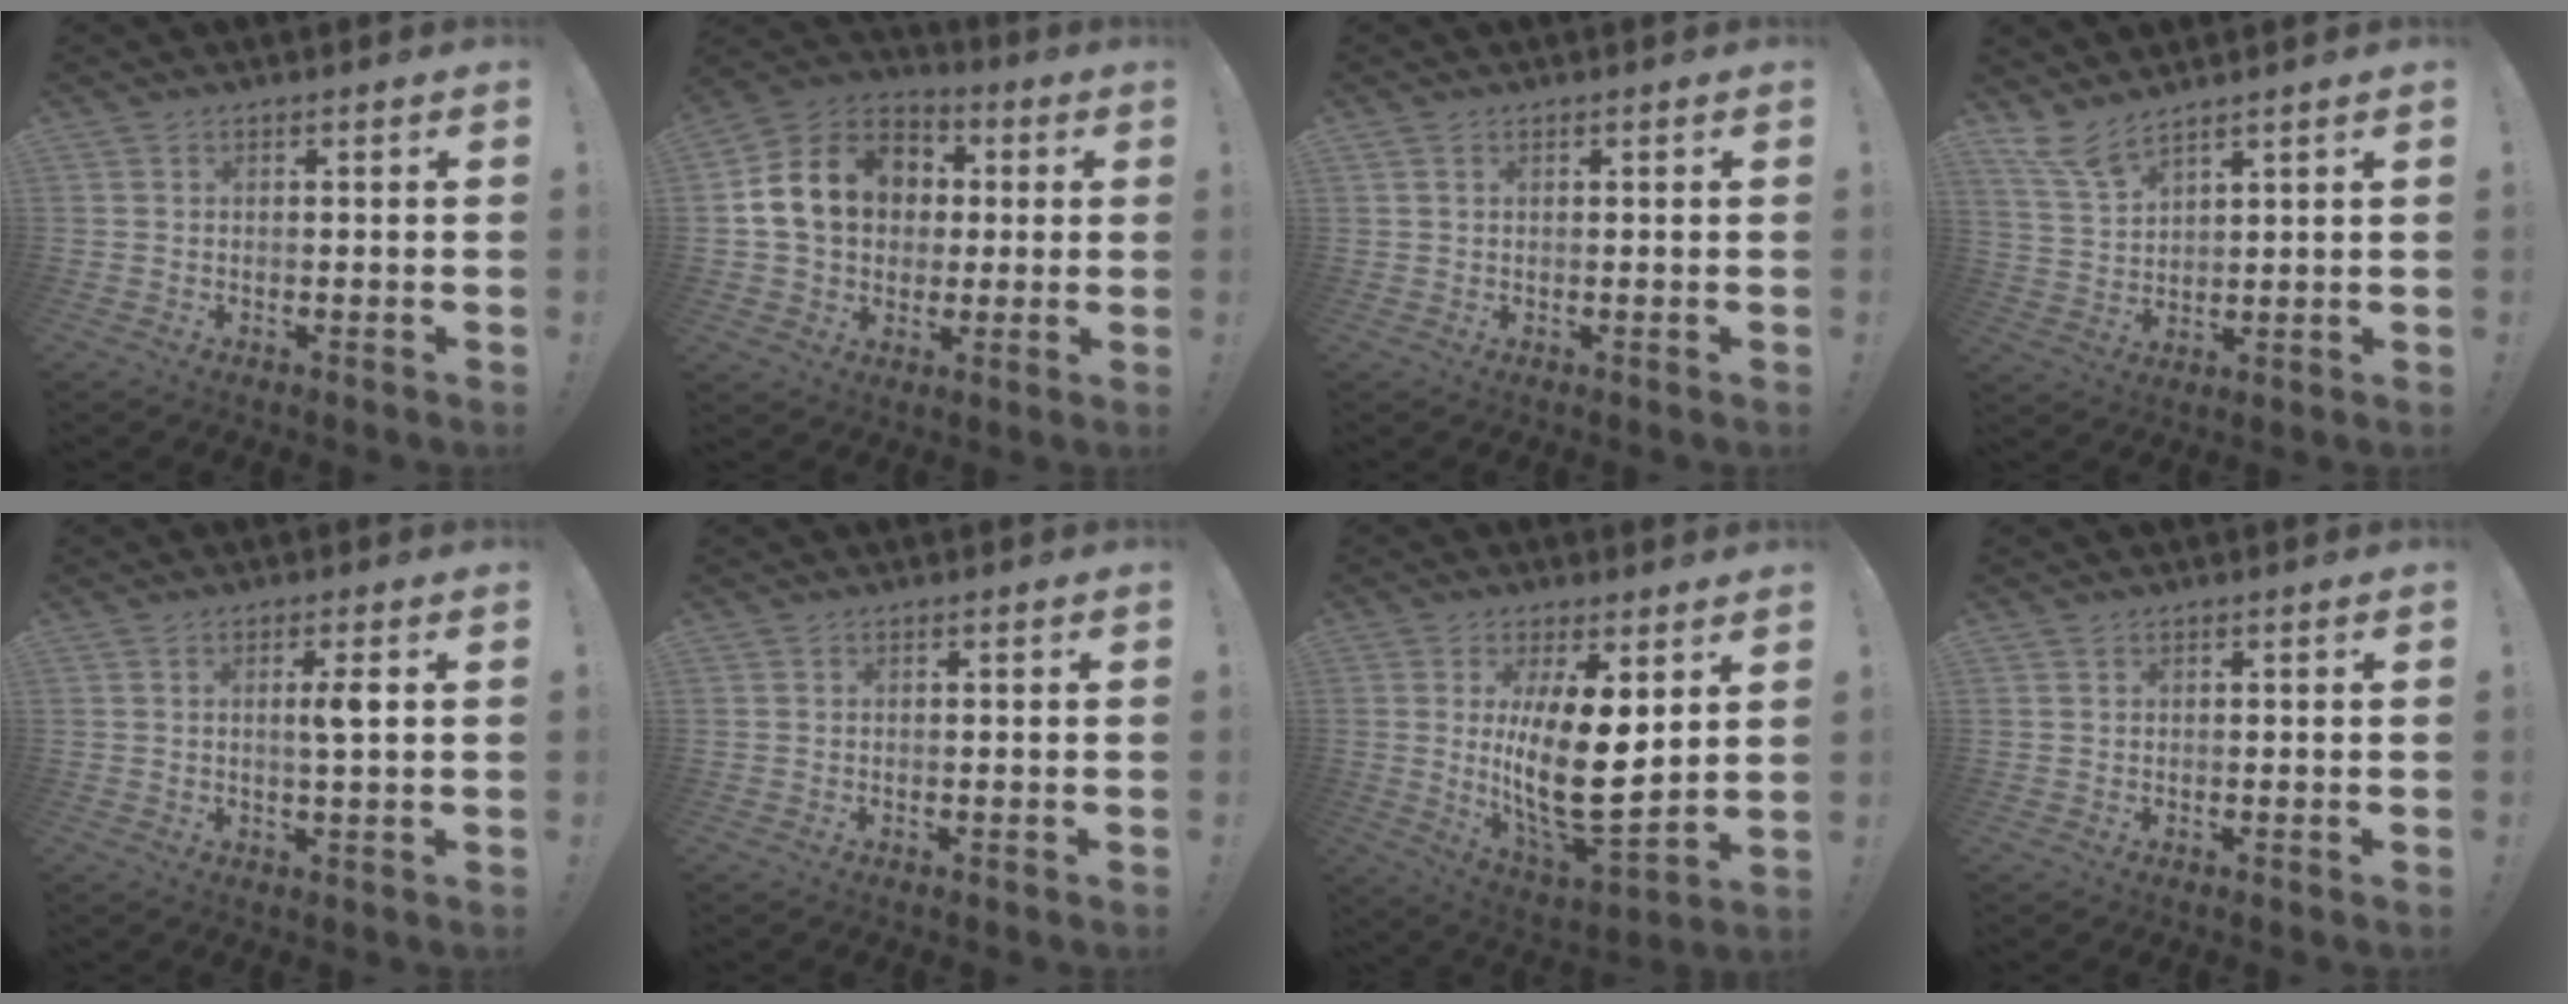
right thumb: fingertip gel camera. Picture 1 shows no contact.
{"total": 16.9, "force": [3.1, 13.5, 9.6], "torque": [-0.142, 0.001, 0.065]}
{"total": 0.9, "force": [0.6, 0.4, 0.6], "torque": [-0.006, -0.002, 0.009]}
{"total": 7.6, "force": [6.4, 1.7, 3.7], "torque": [-0.084, -0.033, 0.123]}
{"total": 4.3, "force": [0.8, 0.1, 4.2], "torque": [-0.068, -0.006, 0.005]}
{"total": 0.0}
{"total": 17.0, "force": [3.4, 6.3, 15.5], "torque": [-0.281, -0.048, 0.061]}
{"total": 0.5, "force": [0.4, 0.3, 0.1], "torque": [0.003, -0.002, 0.007]}